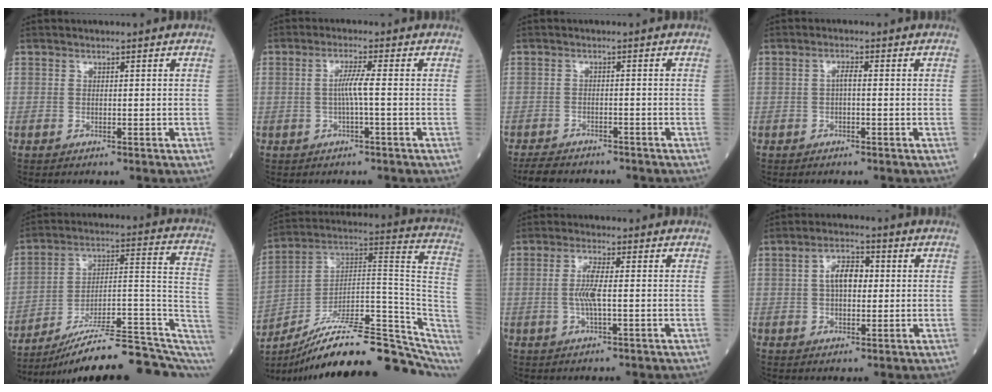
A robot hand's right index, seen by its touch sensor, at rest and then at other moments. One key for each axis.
{"total": 3.2, "fx": -0.3, "fy": -0.4, "fz": 3.2, "tx": -0.061, "ty": 0.003, "tz": -0.005}
{"total": 6.7, "fx": -5.9, "fy": 2.0, "fz": 2.4, "tx": -0.040, "ty": -0.009, "tz": -0.089}
{"total": 1.6, "fx": -0.1, "fy": 0.3, "fz": 1.5, "tx": -0.028, "ty": 0.004, "tz": -0.004}
{"total": 23.0, "fx": -16.9, "fy": 4.0, "fz": 15.1, "tx": -0.160, "ty": 0.037, "tz": -0.250}
{"total": 25.4, "fx": -18.3, "fy": 5.9, "fz": 16.6, "tx": -0.183, "ty": 0.048, "tz": -0.277}
{"total": 4.4, "fx": -0.2, "fy": 0.5, "fz": 4.4, "tx": -0.095, "ty": -0.002, "tz": -0.005}
{"total": 5.6, "fx": 0.7, "fy": 2.9, "fz": 4.8, "tx": -0.090, "ty": 0.014, "tz": 0.011}